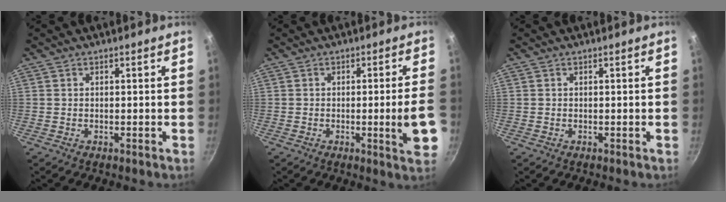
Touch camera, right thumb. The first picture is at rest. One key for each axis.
{"total": 7.8, "fx": -1.7, "fy": 0.6, "fz": 7.6, "tx": -0.100, "ty": 0.003, "tz": -0.022}
{"total": 0.0}